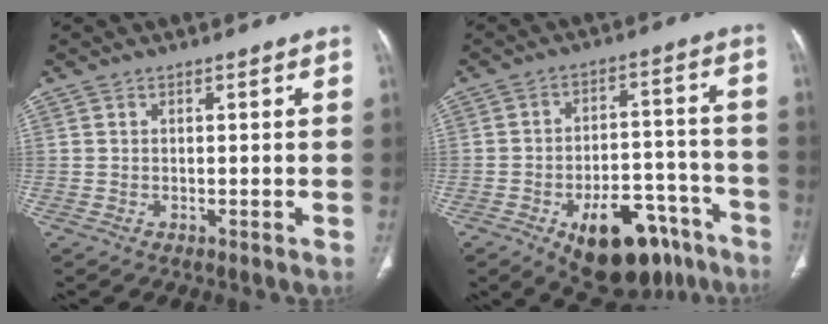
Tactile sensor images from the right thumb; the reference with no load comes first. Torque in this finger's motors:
{"motor_torque": [2.26, 1.16, 1.24, -0.85, 0.09]}